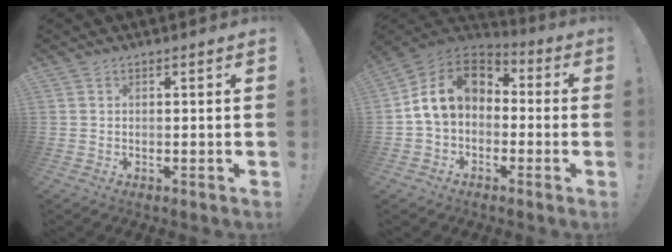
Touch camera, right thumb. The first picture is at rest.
{"total": 14.5, "force": [2.0, 10.6, 9.6], "torque": [-0.156, 0.018, 0.040]}